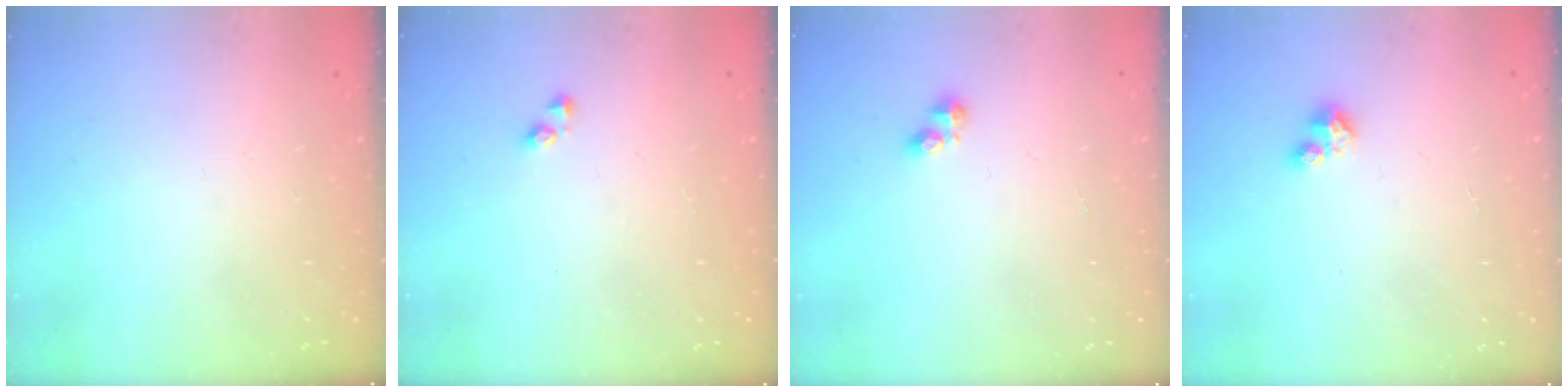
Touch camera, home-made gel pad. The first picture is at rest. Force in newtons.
{"total": 1.8, "press": 1.8, "slide": 0.2}
{"total": 2.9, "press": 2.9, "slide": 0.3}
{"total": 2.0, "press": 2.0, "slide": 0.2}